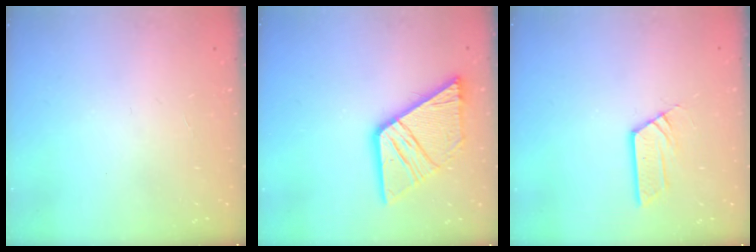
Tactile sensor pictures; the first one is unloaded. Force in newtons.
{"total": 17.2, "press": 17.1, "slide": 1.9}
{"total": 5.5, "press": 5.5, "slide": 0.3}